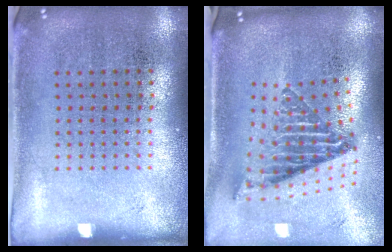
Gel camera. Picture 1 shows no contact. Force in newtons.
{"total": 2.5, "press": 1.6, "slide": 1.9}